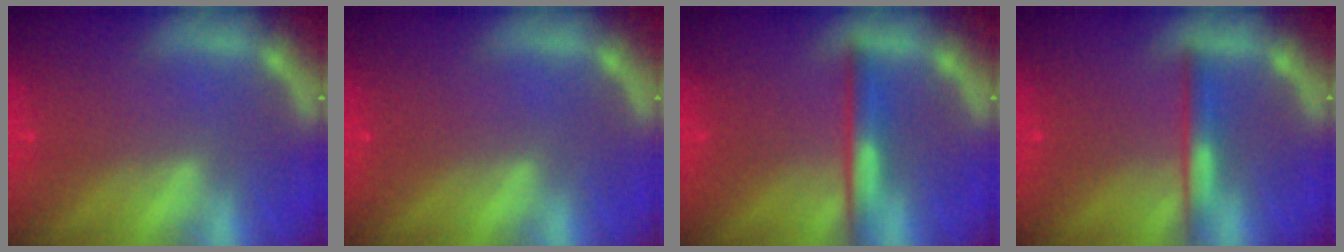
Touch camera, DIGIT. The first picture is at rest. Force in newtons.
{"total": 0.0}
{"total": 3.0}
{"total": 2.5}